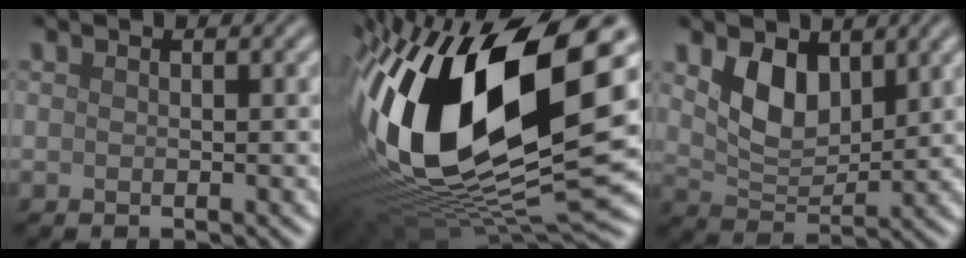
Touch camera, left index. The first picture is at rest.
{"total": 19.6, "force": [2.7, 9.3, 17.0], "torque": [-0.341, -0.018, 0.046]}
{"total": 4.4, "force": [2.1, 2.6, 2.9], "torque": [-0.064, -0.008, 0.041]}